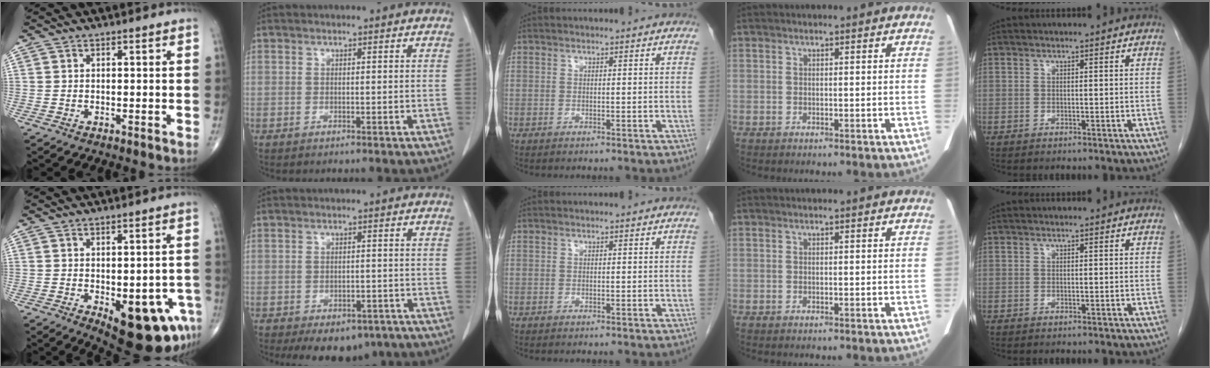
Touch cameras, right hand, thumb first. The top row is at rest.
{"thumb": {"total": 15.6, "force": [-6.1, 6.8, 12.7], "torque": [-0.116, 0.012, -0.061]}, "index": {"total": 9.8, "force": [-6.8, 5.3, 4.5], "torque": [-0.057, 0.005, -0.087]}}